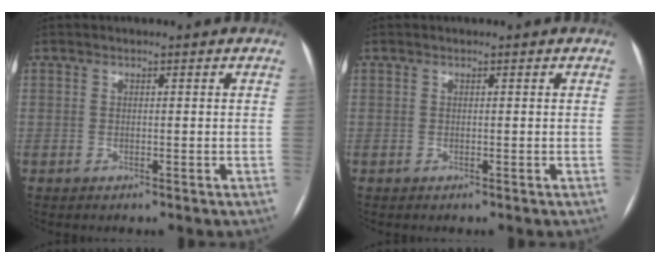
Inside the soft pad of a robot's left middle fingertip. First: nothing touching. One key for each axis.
{"total": 0.0}